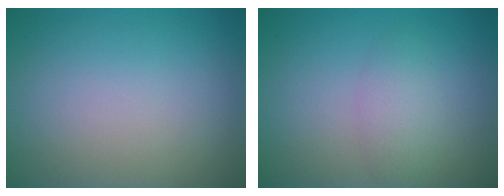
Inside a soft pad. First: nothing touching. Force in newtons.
{"total": 2.3, "press": 2.3, "slide": 0.0}